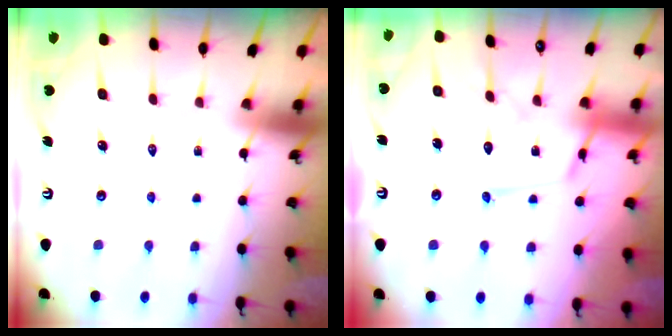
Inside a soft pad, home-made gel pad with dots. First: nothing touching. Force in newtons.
{"total": 13.3, "press": 13.2, "slide": 0.9}